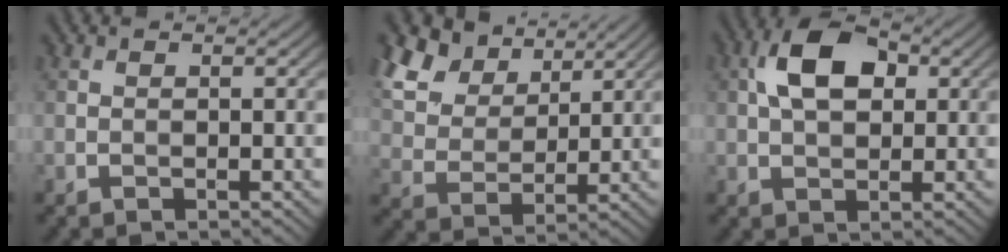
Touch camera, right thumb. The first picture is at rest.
{"total": 11.1, "force": [6.8, 6.4, 5.9], "torque": [-0.185, 0.020, 0.131]}
{"total": 7.5, "force": [1.9, 4.4, 5.7], "torque": [-0.110, 0.015, 0.025]}